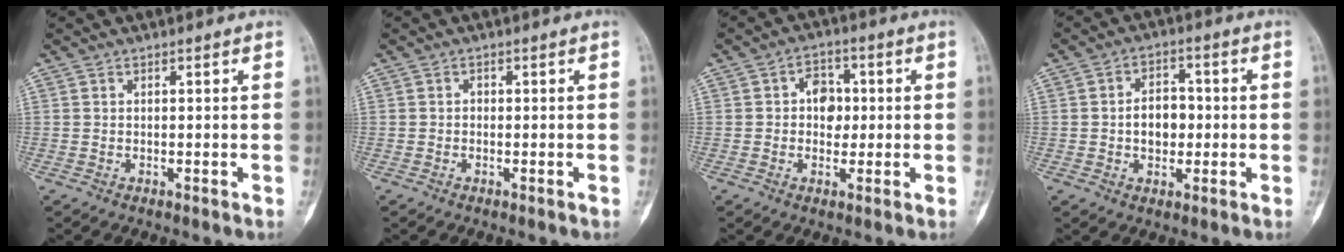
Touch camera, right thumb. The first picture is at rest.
{"total": 0.6, "force": [-0.3, 0.3, 0.4], "torque": [0.001, 0.002, -0.010]}
{"total": 5.7, "force": [0.5, 4.4, 3.6], "torque": [-0.025, 0.008, 0.003]}
{"total": 7.0, "force": [-0.4, 5.0, 4.8], "torque": [-0.052, 0.015, -0.009]}